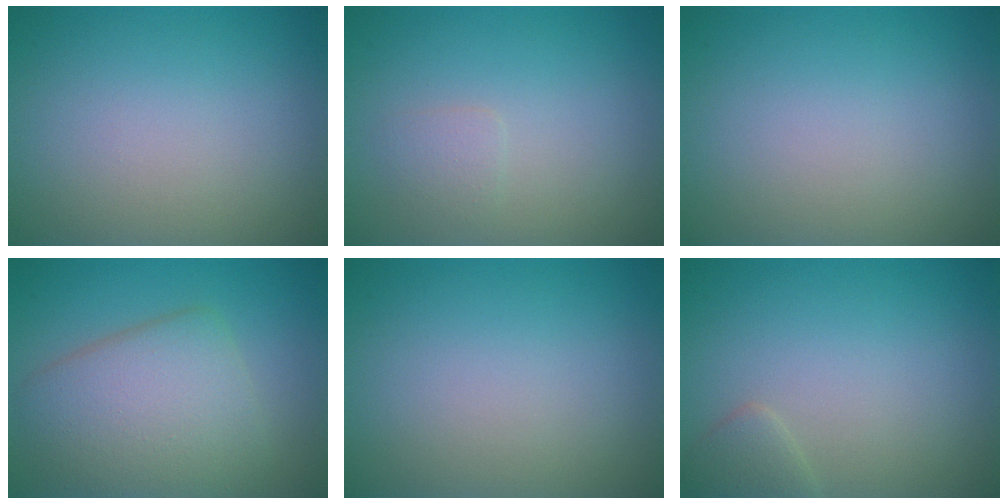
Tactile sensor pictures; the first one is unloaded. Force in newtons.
{"total": 1.1, "press": 1.1, "slide": 0.1}
{"total": 0.0}
{"total": 6.7, "press": 6.7, "slide": 0.5}
{"total": 0.0}
{"total": 1.4, "press": 1.4, "slide": 0.1}